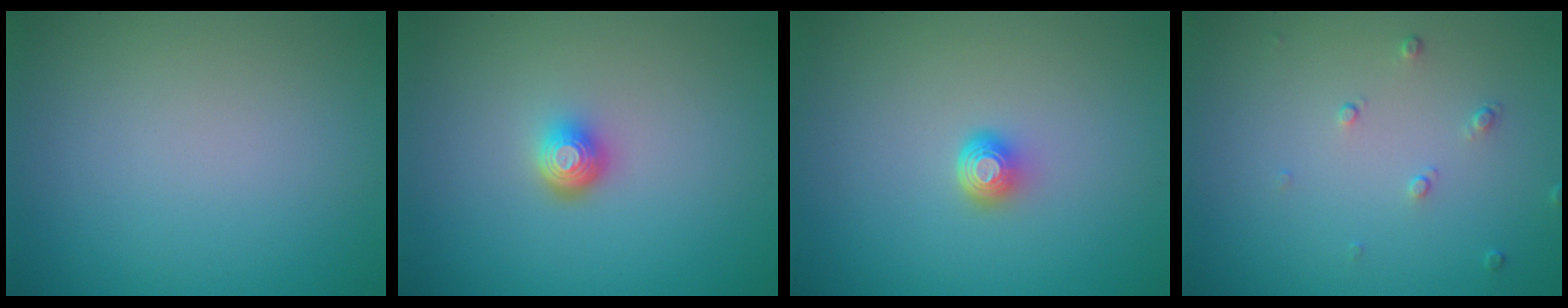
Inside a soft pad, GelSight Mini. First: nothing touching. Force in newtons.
{"total": 2.1, "press": 1.5, "slide": 1.5}
{"total": 1.8, "press": 1.3, "slide": 1.3}
{"total": 0.9, "press": 0.6, "slide": 0.7}